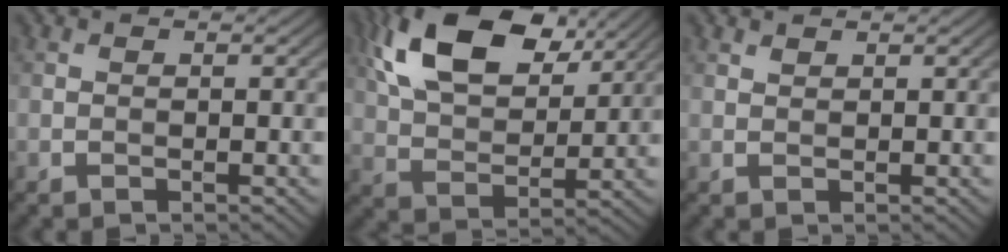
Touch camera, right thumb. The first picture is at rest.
{"total": 14.8, "force": [7.8, 7.7, 9.9], "torque": [-0.207, 0.014, 0.139]}
{"total": 0.9, "force": [0.8, 0.3, 0.3], "torque": [-0.008, 0.000, 0.017]}